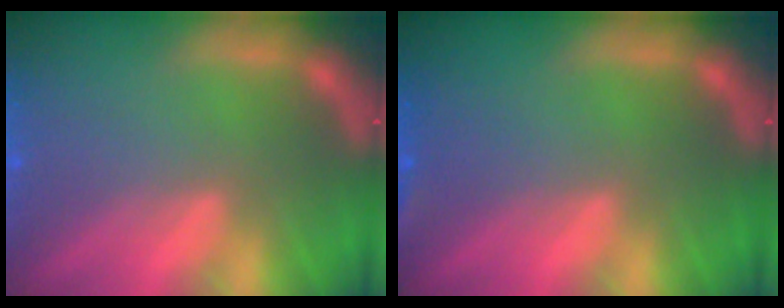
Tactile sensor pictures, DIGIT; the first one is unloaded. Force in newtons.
{"total": 0.9}